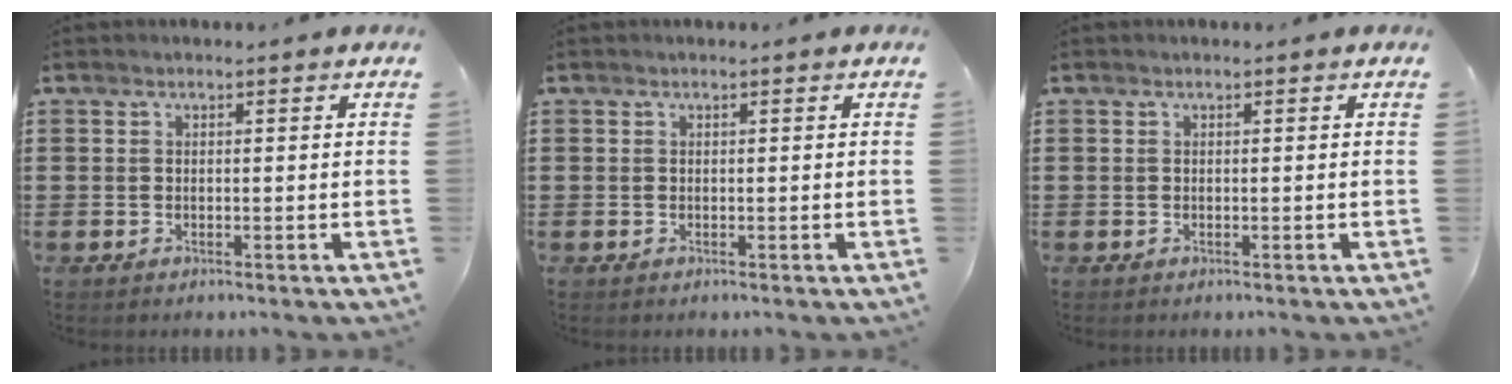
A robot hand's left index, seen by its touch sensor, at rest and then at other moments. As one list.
[{"total": 0.0}, {"total": 0.0}]